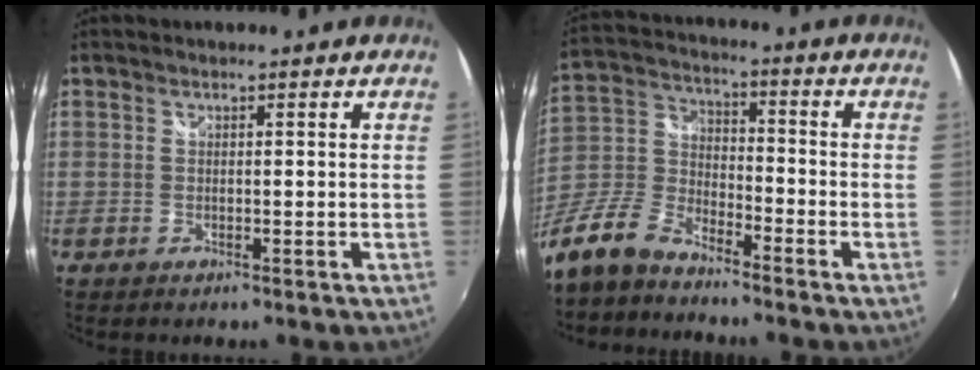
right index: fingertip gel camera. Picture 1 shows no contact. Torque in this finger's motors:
{"motor_torque": [0.32, -0.42, 0.15, 0.04]}